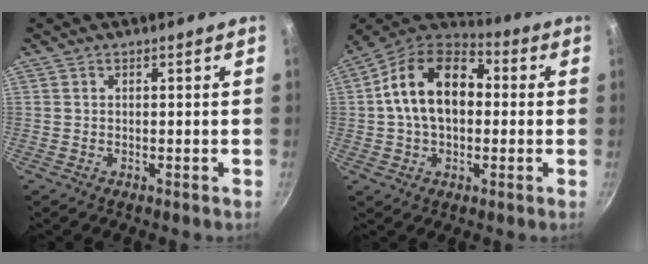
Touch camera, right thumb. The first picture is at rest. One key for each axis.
{"total": 16.7, "fx": 1.2, "fy": 11.0, "fz": 12.4, "tx": -0.182, "ty": 0.034, "tz": 0.002}